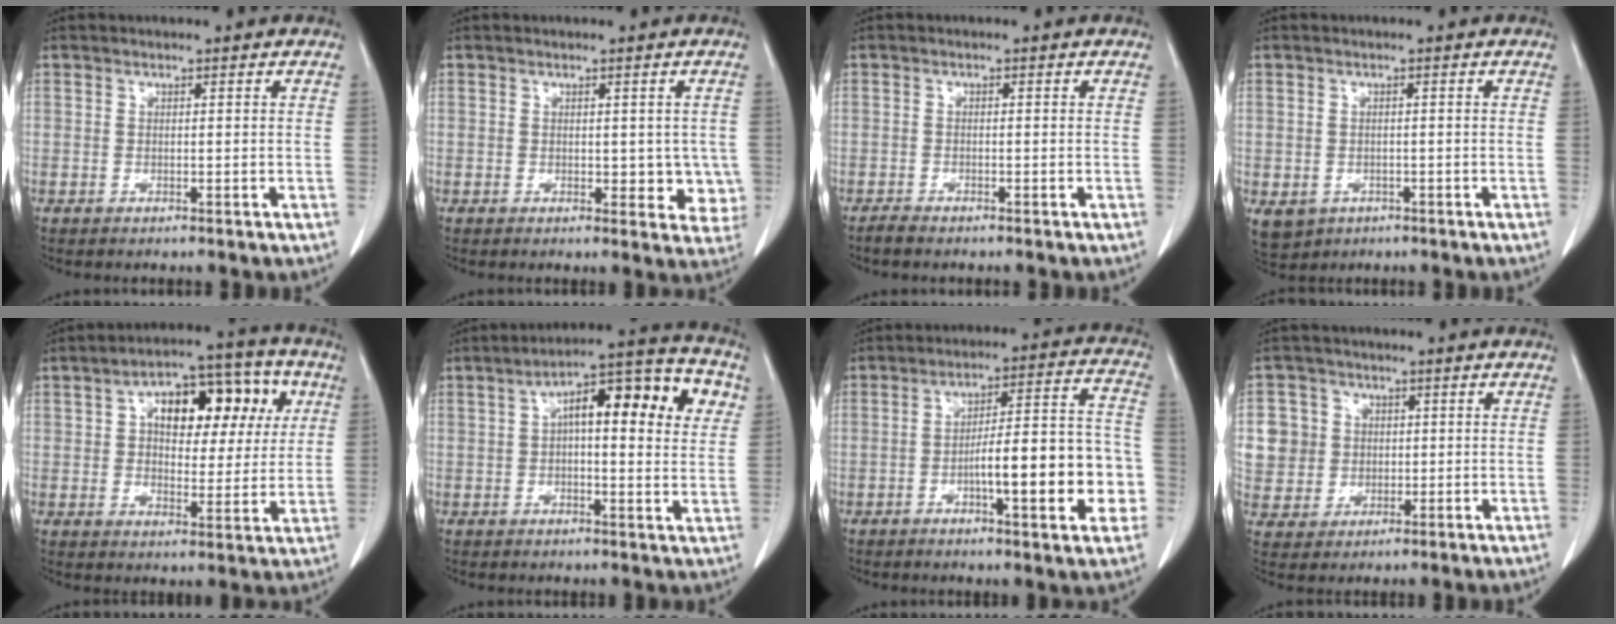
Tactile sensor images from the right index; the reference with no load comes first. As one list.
[{"total": 4.8, "force": [-0.1, 3.1, 3.7], "torque": [-0.023, 0.001, 0.004]}, {"total": 1.4, "force": [-1.3, 0.2, 0.6], "torque": [-0.020, -0.003, -0.024]}, {"total": 6.3, "force": [-2.8, 5.3, 1.9], "torque": [-0.045, -0.004, -0.032]}, {"total": 14.4, "force": [4.3, 7.4, 11.6], "torque": [-0.162, 0.044, 0.064]}, {"total": 16.0, "force": [4.5, 4.7, 14.6], "torque": [-0.205, 0.044, 0.059]}, {"total": 15.4, "force": [-4.1, 3.0, 14.5], "torque": [-0.205, 0.028, -0.055]}, {"total": 9.3, "force": [1.5, 9.1, 1.5], "torque": [-0.049, 0.032, 0.044]}]